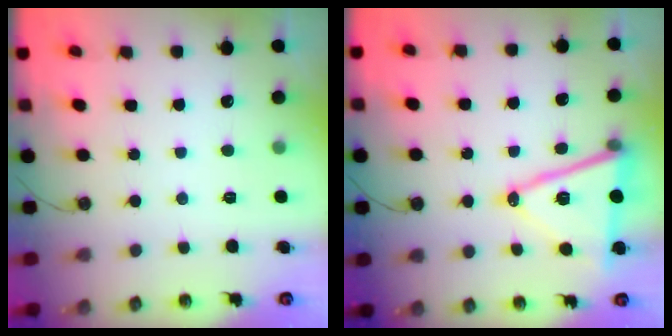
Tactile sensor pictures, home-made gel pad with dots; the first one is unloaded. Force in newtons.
{"total": 15.6, "press": 15.2, "slide": 3.8}